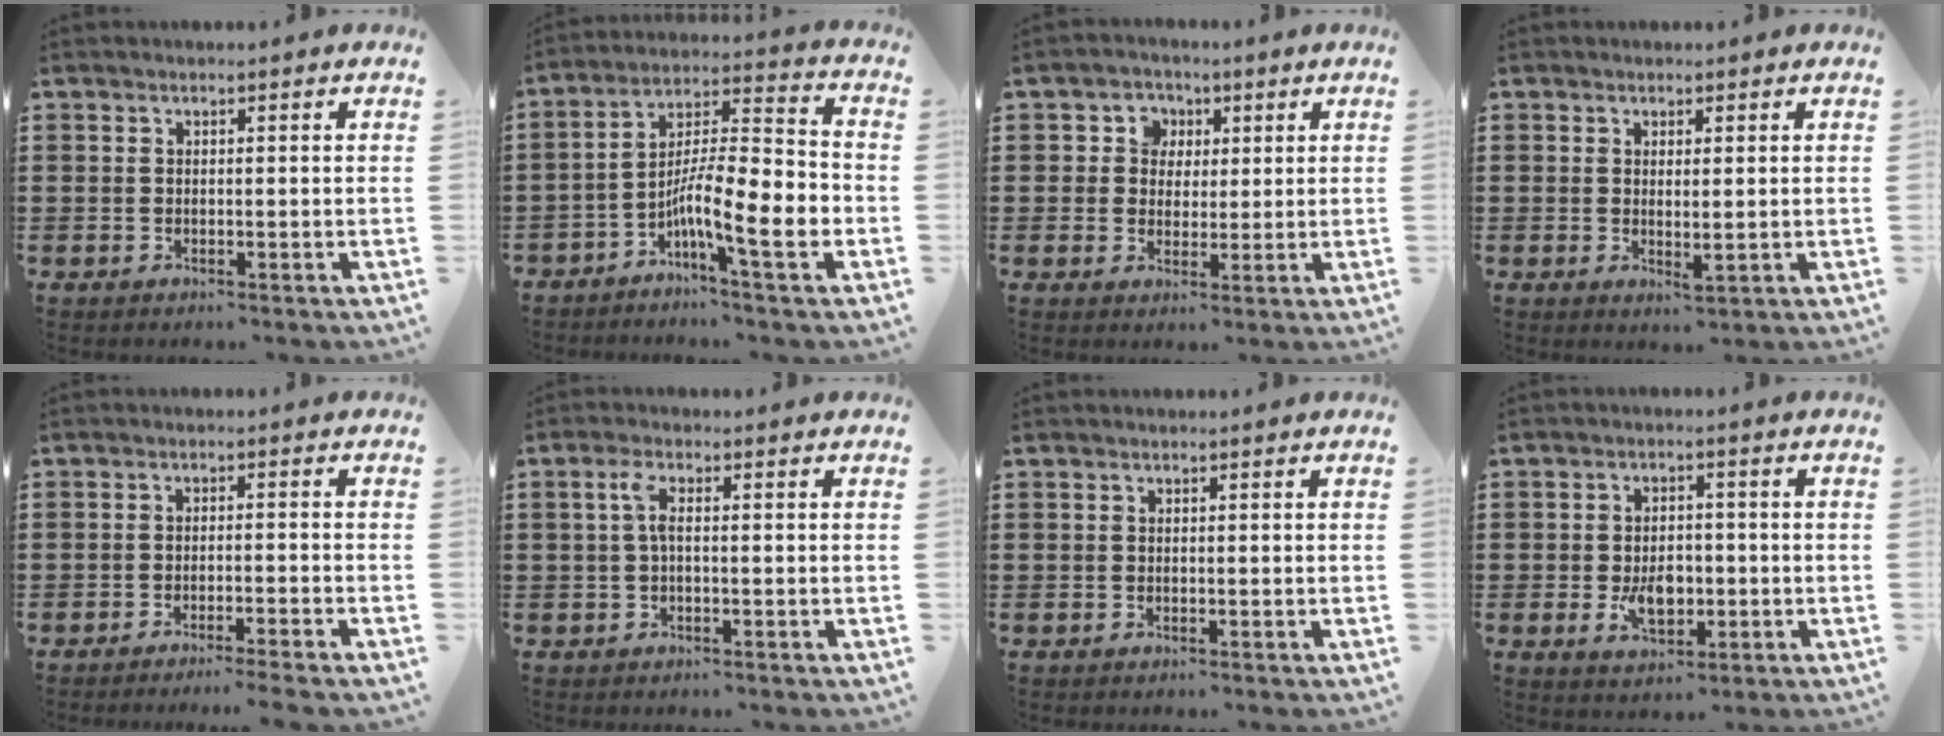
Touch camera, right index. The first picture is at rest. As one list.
[{"total": 10.5, "force": [-4.8, 1.6, 9.2], "torque": [-0.176, -0.013, -0.091]}, {"total": 3.9, "force": [1.0, 3.8, 0.6], "torque": [-0.034, 0.013, 0.015]}, {"total": 1.7, "force": [0.4, 0.3, 1.6], "torque": [-0.030, -0.004, 0.008]}, {"total": 2.4, "force": [-2.2, -0.6, 0.9], "torque": [-0.016, -0.002, -0.044]}, {"total": 2.9, "force": [0.0, 0.9, 2.8], "torque": [-0.062, 0.001, -0.003]}, {"total": 0.0}, {"total": 5.2, "force": [-1.1, 3.1, 3.9], "torque": [-0.056, 0.000, -0.020]}]